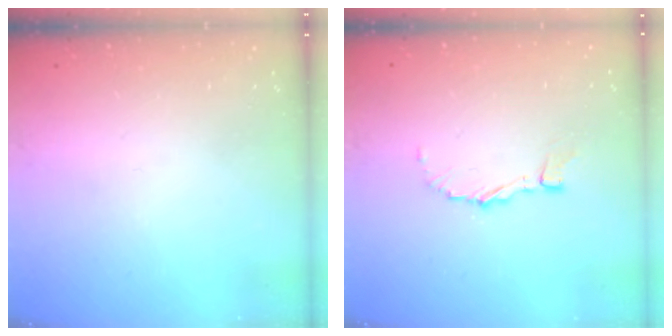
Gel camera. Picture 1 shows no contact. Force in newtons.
{"total": 4.0, "press": 4.0, "slide": 0.2}